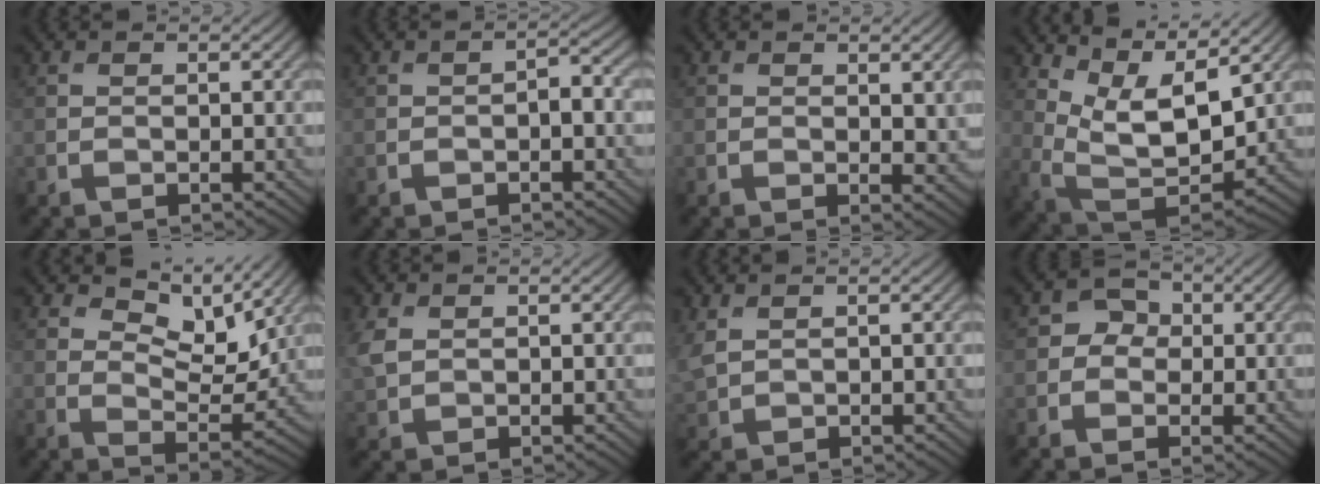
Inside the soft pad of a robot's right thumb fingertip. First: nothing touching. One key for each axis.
{"total": 1.8, "fx": -0.7, "fy": 0.7, "fz": 1.5, "tx": -0.023, "ty": 0.005, "tz": -0.015}
{"total": 2.1, "fx": 0.6, "fy": 1.0, "fz": 1.8, "tx": -0.026, "ty": -0.006, "tz": 0.012}
{"total": 10.1, "fx": 5.4, "fy": 4.3, "fz": 7.4, "tx": -0.172, "ty": -0.003, "tz": 0.104}
{"total": 7.3, "fx": 5.2, "fy": 3.2, "fz": 4.0, "tx": -0.071, "ty": -0.008, "tz": 0.082}
{"total": 3.6, "fx": 1.1, "fy": 2.5, "fz": 2.2, "tx": -0.073, "ty": 0.005, "tz": 0.023}
{"total": 3.1, "fx": 1.4, "fy": 1.8, "fz": 2.0, "tx": -0.069, "ty": 0.006, "tz": 0.034}
{"total": 2.6, "fx": -0.1, "fy": 2.5, "fz": 0.9, "tx": -0.007, "ty": 0.004, "tz": -0.016}